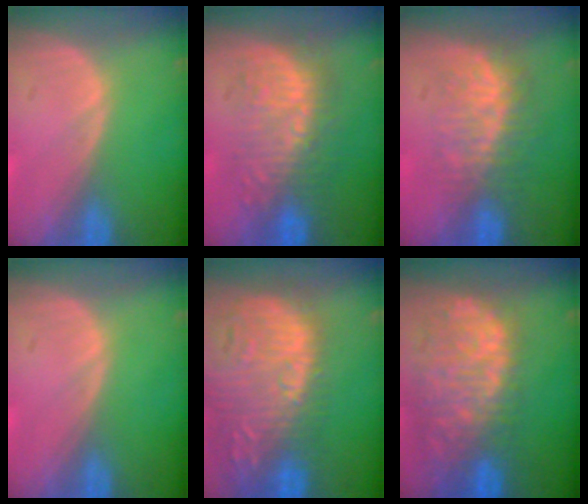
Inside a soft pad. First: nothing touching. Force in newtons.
{"total": 8.8, "press": 8.6, "slide": 1.6}
{"total": 8.1, "press": 7.2, "slide": 3.7}
{"total": 0.0}
{"total": 16.0, "press": 13.2, "slide": 9.0}
{"total": 12.3, "press": 10.1, "slide": 7.0}